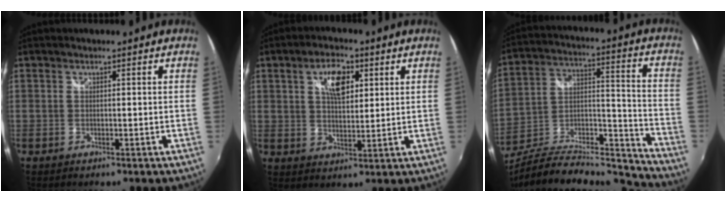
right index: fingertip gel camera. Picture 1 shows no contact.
{"total": 7.4, "force": [2.9, 3.6, 5.8], "torque": [-0.099, 0.015, 0.051]}
{"total": 21.1, "force": [-18.8, 2.9, 9.3], "torque": [-0.153, -0.008, -0.305]}